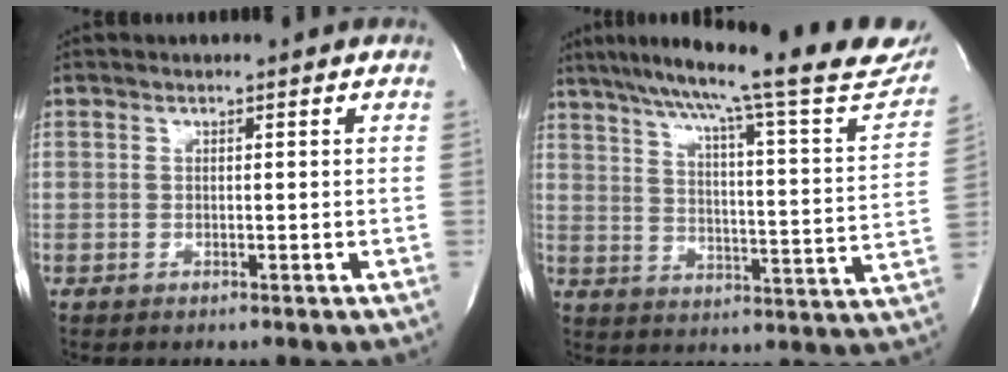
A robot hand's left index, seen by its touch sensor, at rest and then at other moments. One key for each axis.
{"total": 27.3, "fx": 22.8, "fy": 2.2, "fz": 14.8, "tx": -0.229, "ty": -0.033, "tz": 0.288}